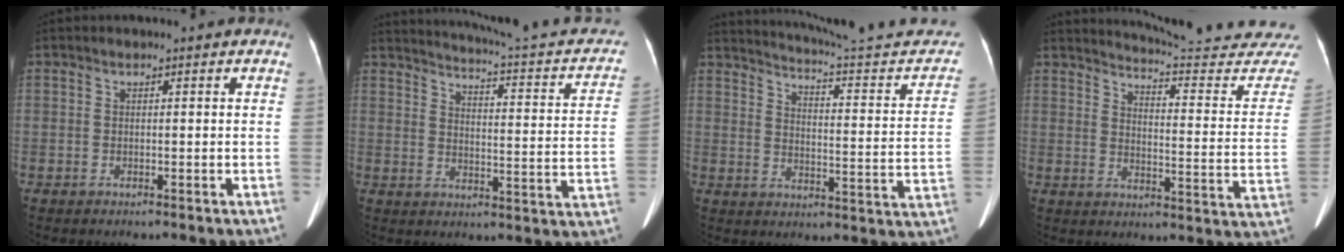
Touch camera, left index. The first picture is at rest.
{"total": 18.3, "force": [15.3, 2.6, 9.7], "torque": [-0.137, -0.027, 0.168]}
{"total": 23.8, "force": [22.4, 0.7, 8.1], "torque": [-0.112, -0.079, 0.275]}
{"total": 22.1, "force": [21.6, -0.6, 4.5], "torque": [-0.062, -0.145, 0.247]}